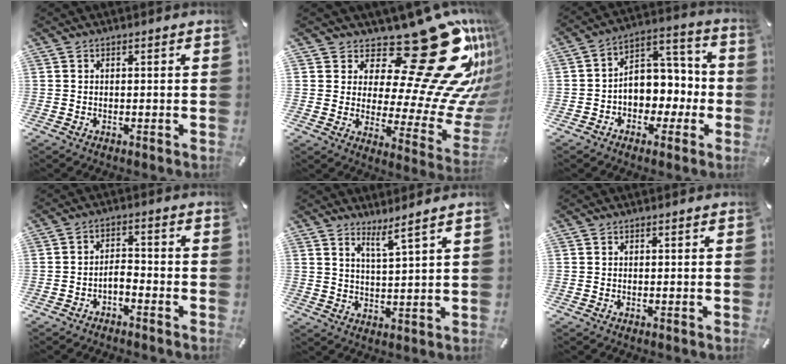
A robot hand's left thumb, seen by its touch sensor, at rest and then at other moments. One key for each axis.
{"total": 31.6, "fx": 16.1, "fy": 13.1, "fz": 23.8, "tx": -0.317, "ty": -0.137, "tz": 0.290}
{"total": 9.2, "fx": -1.6, "fy": 8.1, "fz": 4.0, "tx": -0.042, "ty": 0.007, "tz": -0.025}
{"total": 3.2, "fx": -2.4, "fy": 1.5, "fz": 1.6, "tx": -0.027, "ty": 0.017, "tz": -0.045}
{"total": 5.0, "fx": 4.4, "fy": -0.8, "fz": 2.2, "tx": -0.047, "ty": -0.031, "tz": 0.074}
{"total": 0.0}